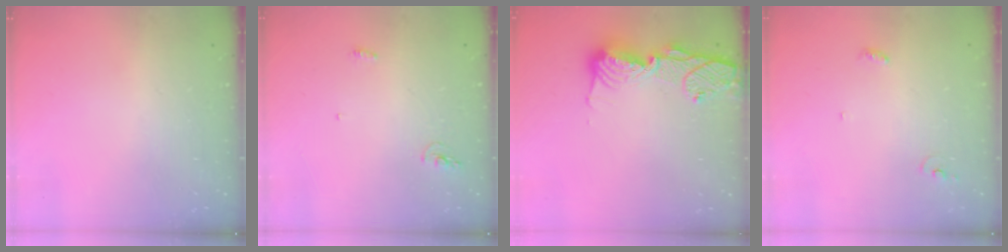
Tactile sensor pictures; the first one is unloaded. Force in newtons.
{"total": 7.6, "press": 4.3, "slide": 6.2}
{"total": 14.3, "press": 14.2, "slide": 1.3}
{"total": 3.6, "press": 3.6, "slide": 0.2}